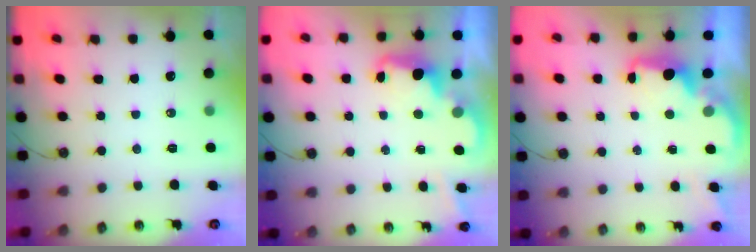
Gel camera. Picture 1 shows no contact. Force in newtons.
{"total": 2.2, "press": 2.2, "slide": 0.5}
{"total": 2.0, "press": 1.9, "slide": 0.7}